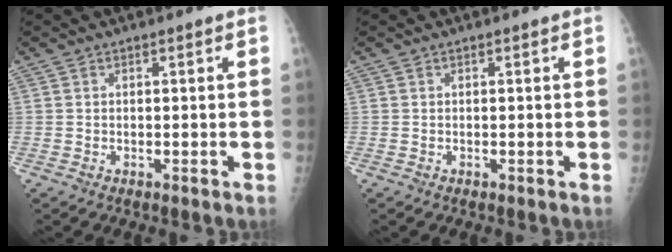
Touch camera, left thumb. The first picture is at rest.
{"total": 0.0}